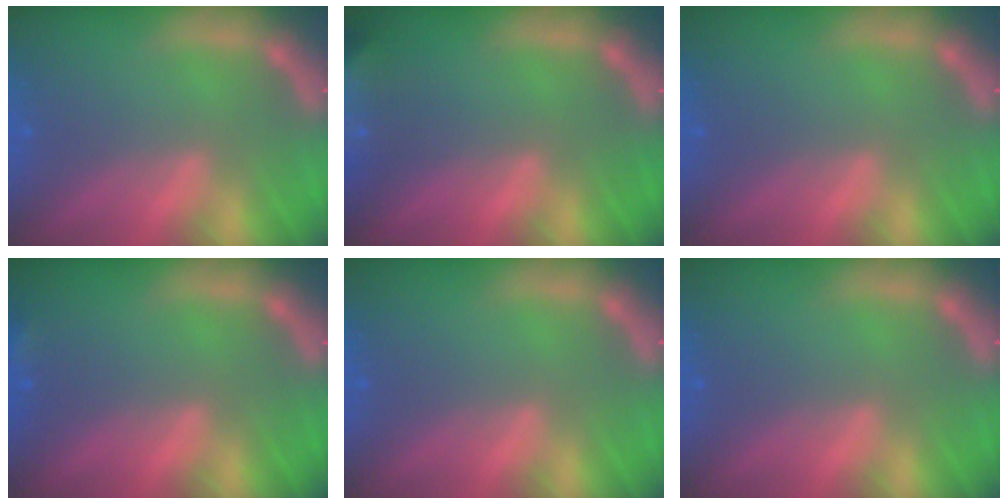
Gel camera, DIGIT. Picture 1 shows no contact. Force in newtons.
{"total": 9.9}
{"total": 0.0}
{"total": 0.9}
{"total": 0.0}
{"total": 0.0}